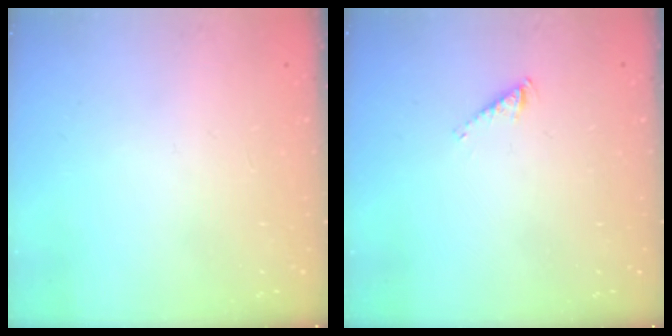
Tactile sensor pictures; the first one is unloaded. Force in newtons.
{"total": 2.9, "press": 2.9, "slide": 0.5}